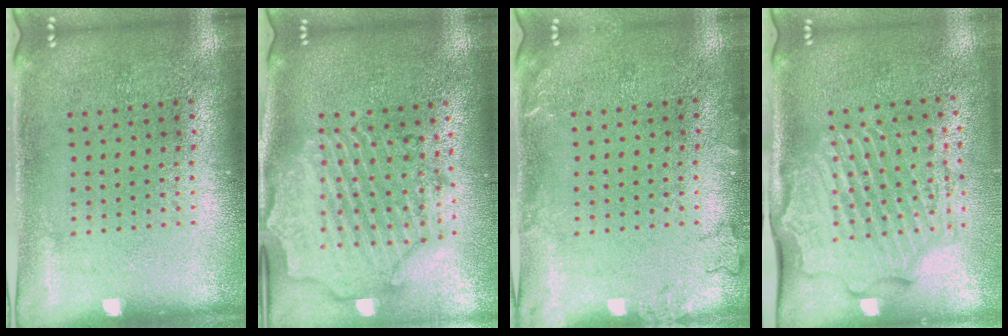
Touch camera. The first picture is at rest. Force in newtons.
{"total": 2.9, "press": 2.6, "slide": 1.3}
{"total": 1.3, "press": 1.3, "slide": 0.3}
{"total": 2.6, "press": 2.3, "slide": 1.3}